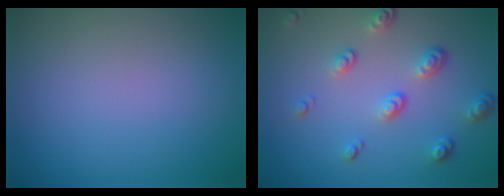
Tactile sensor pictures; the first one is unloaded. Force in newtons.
{"total": 3.4, "press": 2.6, "slide": 2.2}